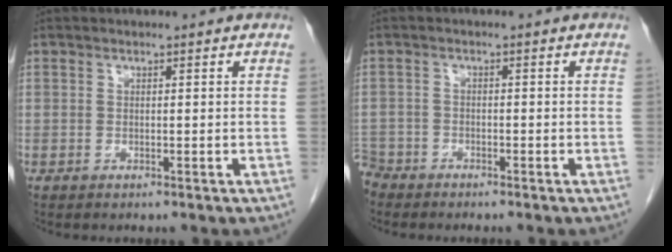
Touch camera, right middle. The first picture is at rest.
{"total": 3.8, "force": [-3.4, 1.5, -0.1], "torque": [0.002, -0.005, -0.070]}